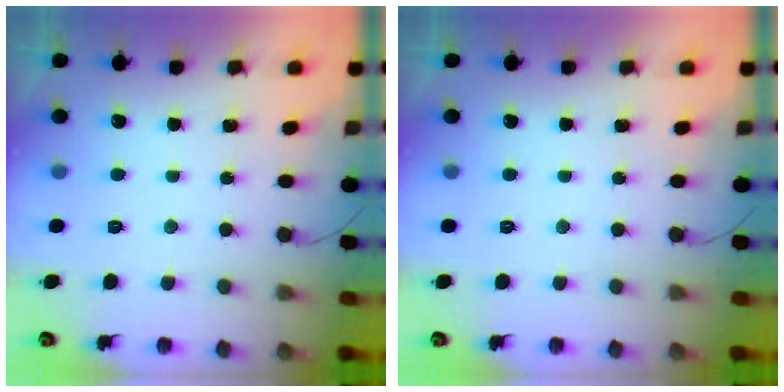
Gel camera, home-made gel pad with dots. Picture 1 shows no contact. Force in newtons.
{"total": 0.0}